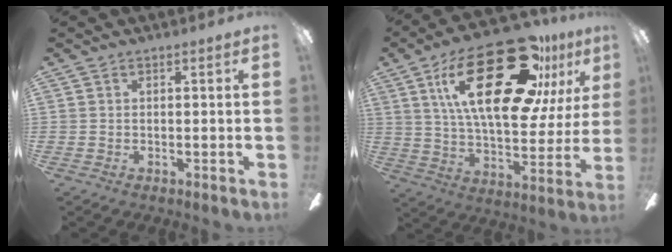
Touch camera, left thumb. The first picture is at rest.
{"total": 30.1, "force": [14.8, 12.0, 23.3], "torque": [-0.378, -0.070, 0.241]}